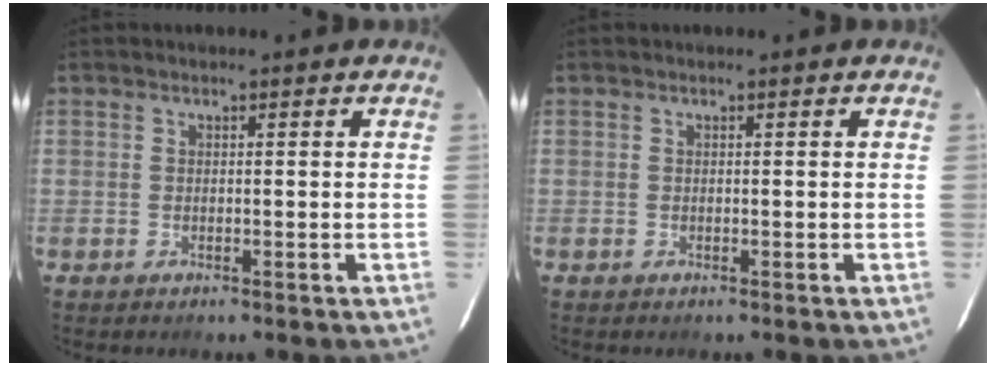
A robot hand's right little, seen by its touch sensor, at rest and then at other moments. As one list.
[{"total": 0.0}]